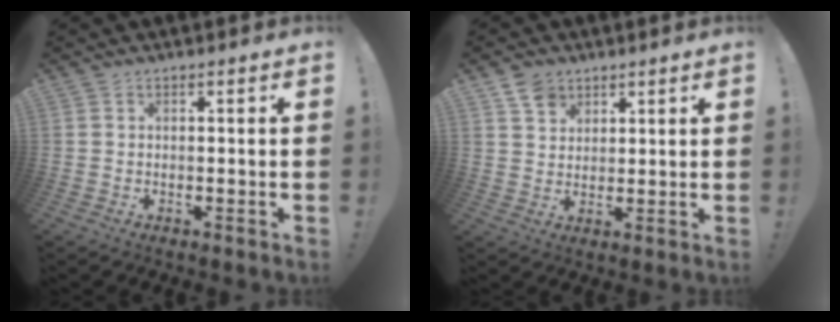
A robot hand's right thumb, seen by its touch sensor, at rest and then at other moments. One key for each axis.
{"total": 6.1, "fx": 4.2, "fy": 4.2, "fz": 1.1, "tx": -0.019, "ty": -0.021, "tz": 0.080}